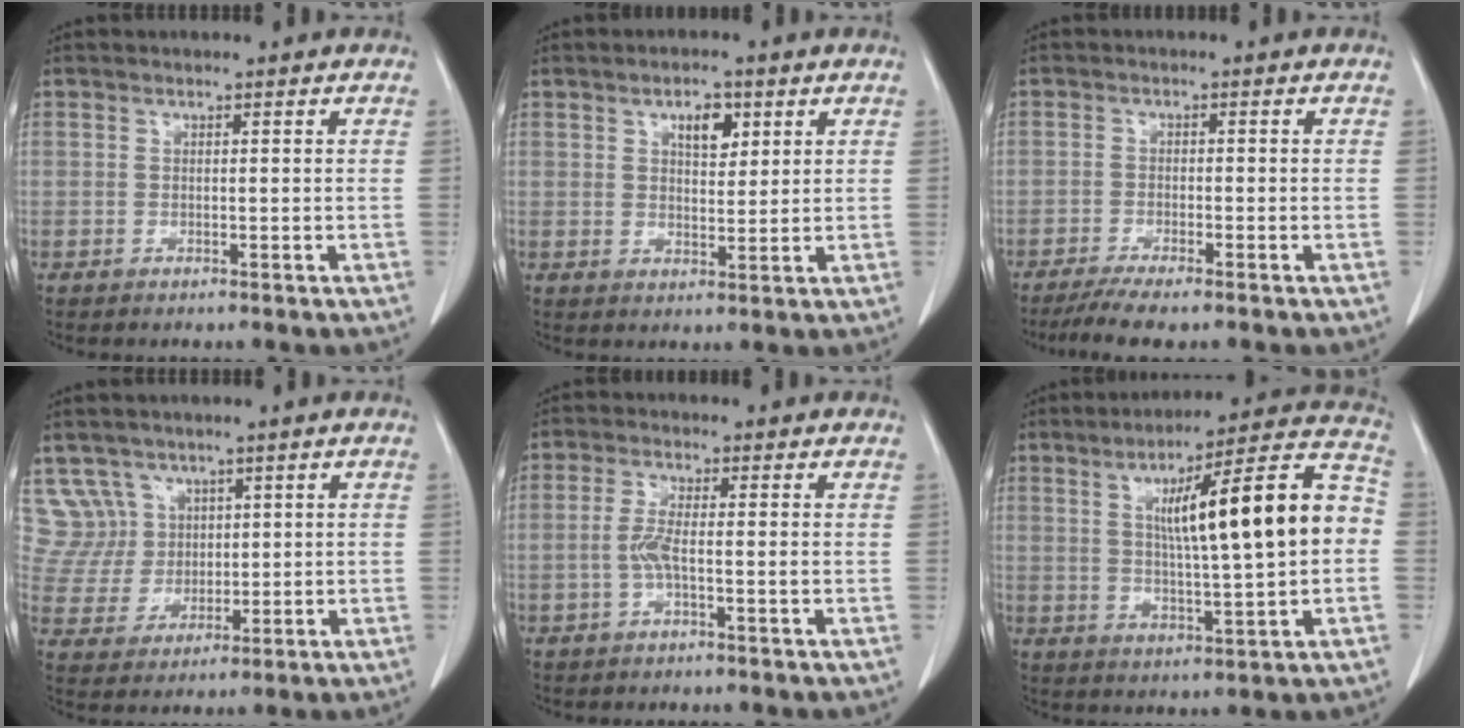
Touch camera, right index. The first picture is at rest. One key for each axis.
{"total": 4.4, "fx": 2.1, "fy": 2.0, "fz": 3.3, "tx": -0.053, "ty": 0.000, "tz": 0.035}
{"total": 5.5, "fx": -4.4, "fy": 0.2, "fz": 3.3, "tx": -0.056, "ty": -0.013, "tz": -0.073}
{"total": 6.7, "fx": 3.7, "fy": 5.6, "fz": -0.7, "tx": 0.017, "ty": 0.019, "tz": 0.085}
{"total": 2.8, "fx": -0.8, "fy": 0.1, "fz": 2.7, "tx": -0.057, "ty": 0.002, "tz": -0.016}
{"total": 17.3, "fx": 1.8, "fy": 1.9, "fz": 17.1, "tx": -0.253, "ty": 0.035, "tz": 0.027}